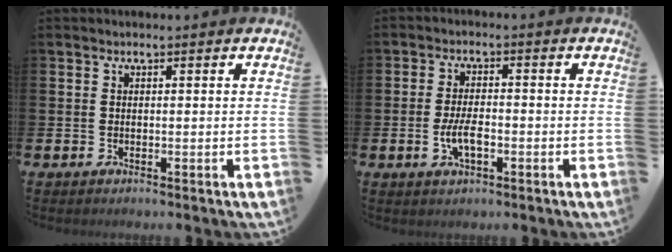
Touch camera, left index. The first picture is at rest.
{"total": 3.9, "force": [-1.0, 1.7, 3.4], "torque": [-0.064, 0.001, -0.020]}